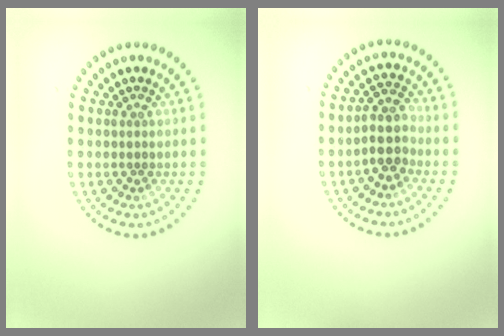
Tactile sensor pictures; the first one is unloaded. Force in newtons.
{"total": 3.0, "press": 2.7, "slide": 1.4}